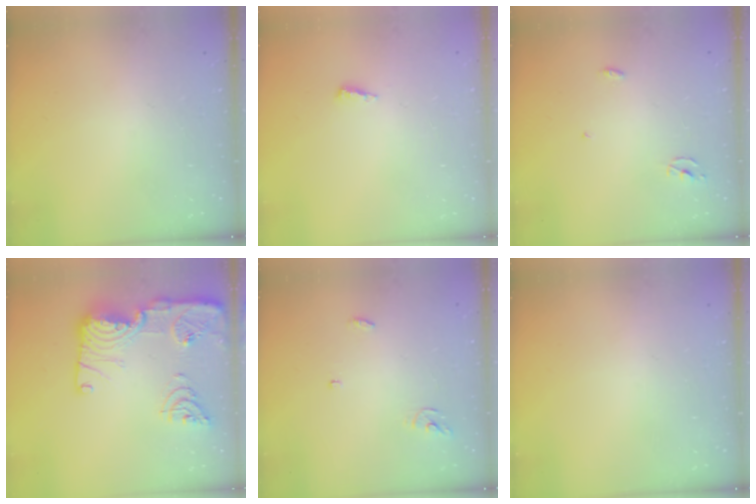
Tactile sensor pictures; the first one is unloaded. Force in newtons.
{"total": 2.5, "press": 2.5, "slide": 0.2}
{"total": 2.3, "press": 2.3, "slide": 0.1}
{"total": 24.5, "press": 23.7, "slide": 6.1}
{"total": 3.9, "press": 3.9, "slide": 0.4}
{"total": 0.0}